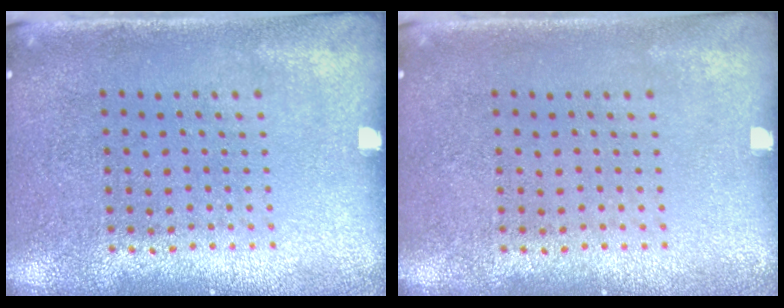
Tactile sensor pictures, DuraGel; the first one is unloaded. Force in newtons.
{"total": 0.0}